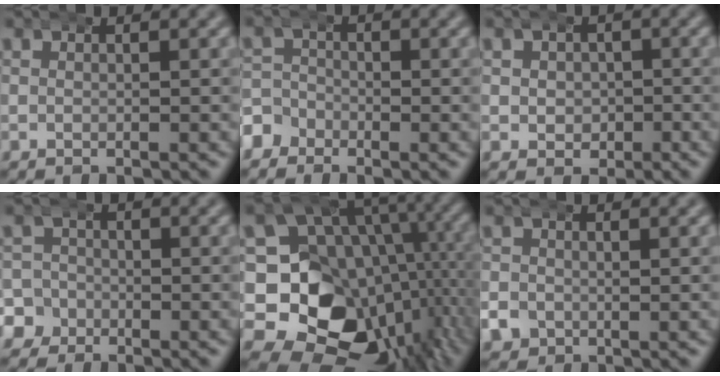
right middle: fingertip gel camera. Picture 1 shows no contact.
{"total": 3.4, "force": [-1.8, 2.8, 0.6], "torque": [-0.019, -0.007, -0.039]}
{"total": 3.3, "force": [-0.4, 3.2, 0.9], "torque": [-0.020, -0.002, -0.014]}
{"total": 5.4, "force": [-2.0, 5.0, 1.0], "torque": [-0.035, -0.012, -0.046]}
{"total": 24.4, "force": [-4.4, 19.1, 14.6], "torque": [-0.255, -0.084, -0.057]}
{"total": 3.1, "force": [-0.5, 2.9, 1.0], "torque": [-0.035, -0.014, -0.006]}